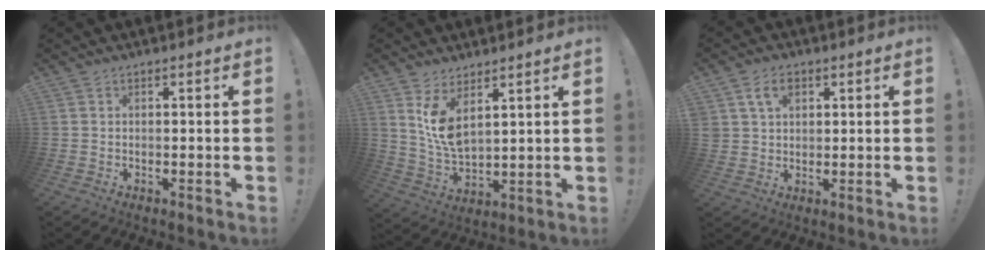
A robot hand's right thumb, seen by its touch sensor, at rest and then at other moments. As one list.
[{"total": 9.1, "force": [5.6, 3.8, 6.1], "torque": [-0.120, -0.033, 0.105]}, {"total": 6.2, "force": [3.0, 4.4, 3.1], "torque": [-0.055, 0.002, 0.057]}]